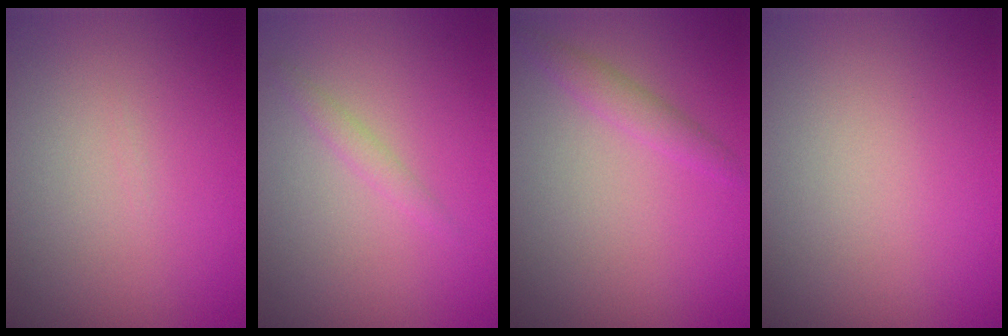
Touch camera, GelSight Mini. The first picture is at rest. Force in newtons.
{"total": 1.0, "press": 1.0, "slide": 0.1}
{"total": 1.5, "press": 1.5, "slide": 0.0}
{"total": 0.0}